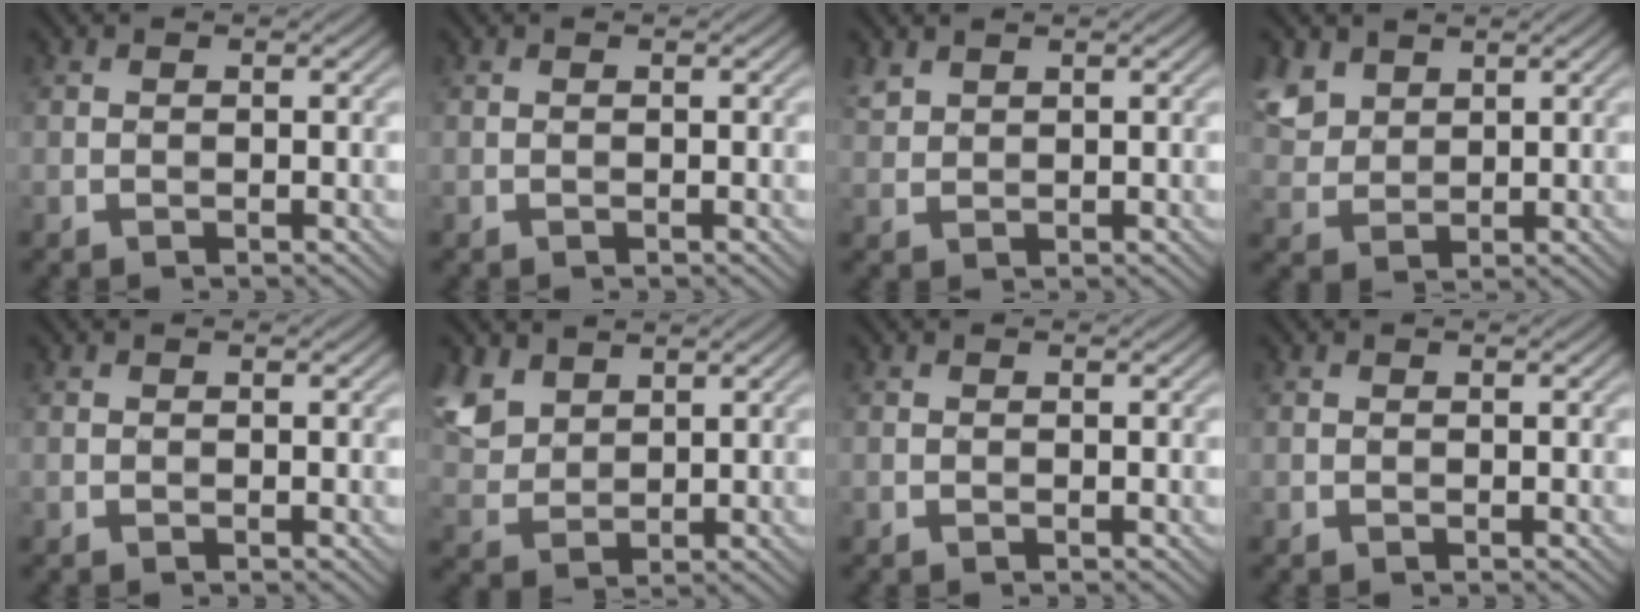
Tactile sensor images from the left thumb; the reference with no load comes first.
{"total": 0.0}
{"total": 1.7, "force": [1.4, 0.8, 0.6], "torque": [-0.020, 0.002, 0.035]}
{"total": 5.1, "force": [3.0, 3.4, 2.4], "torque": [-0.073, 0.003, 0.065]}
{"total": 0.0}
{"total": 6.0, "force": [3.5, 3.8, 3.0], "torque": [-0.092, 0.002, 0.077]}
{"total": 0.0}
{"total": 0.0}